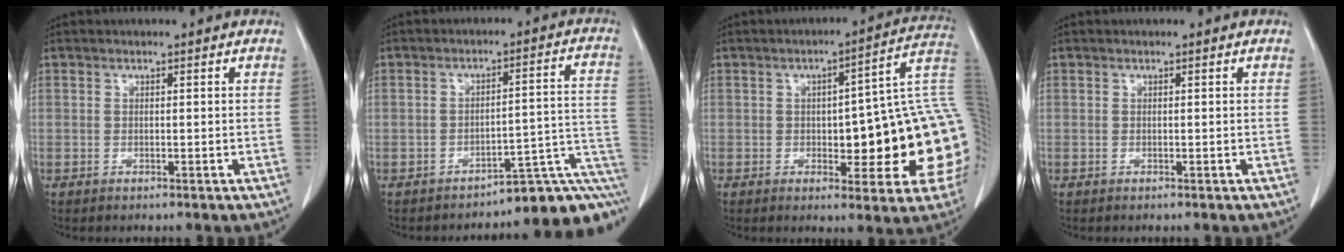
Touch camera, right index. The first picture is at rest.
{"total": 9.9, "force": [-8.2, 2.5, 4.8], "torque": [-0.024, 0.069, -0.092]}
{"total": 19.4, "force": [-1.1, 4.4, 18.8], "torque": [-0.189, 0.035, -0.002]}
{"total": 0.0}